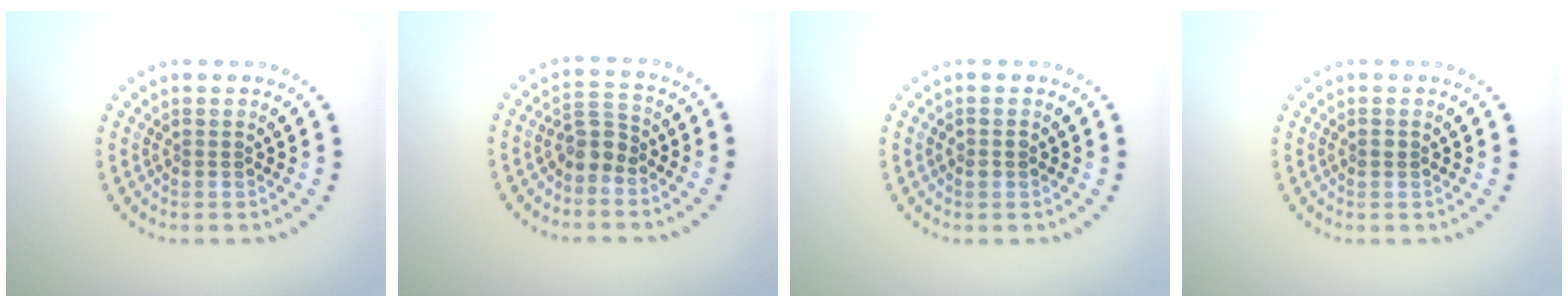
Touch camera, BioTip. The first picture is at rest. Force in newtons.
{"total": 2.2, "press": 1.8, "slide": 1.2}
{"total": 0.9, "press": 0.9, "slide": 0.1}
{"total": 0.7, "press": 0.7, "slide": 0.1}